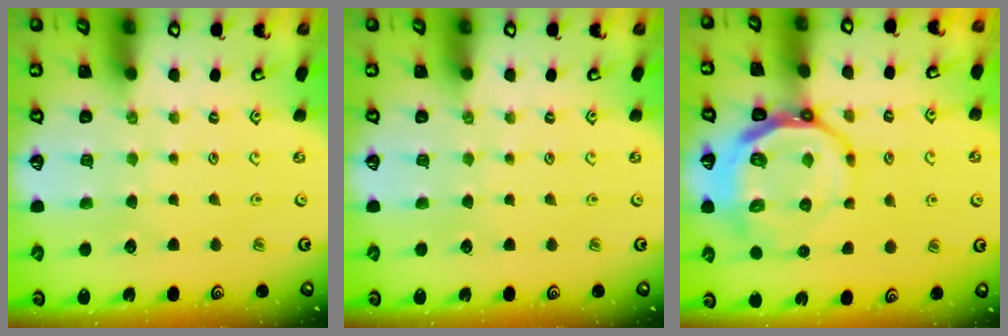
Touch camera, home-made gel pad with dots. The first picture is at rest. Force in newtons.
{"total": 0.0}
{"total": 13.8, "press": 13.4, "slide": 3.5}